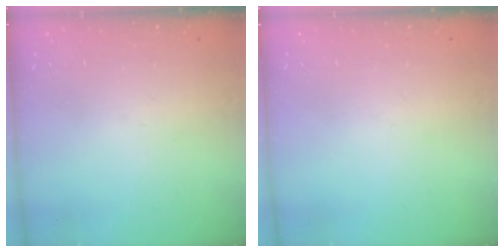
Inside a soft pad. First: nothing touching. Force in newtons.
{"total": 0.0}